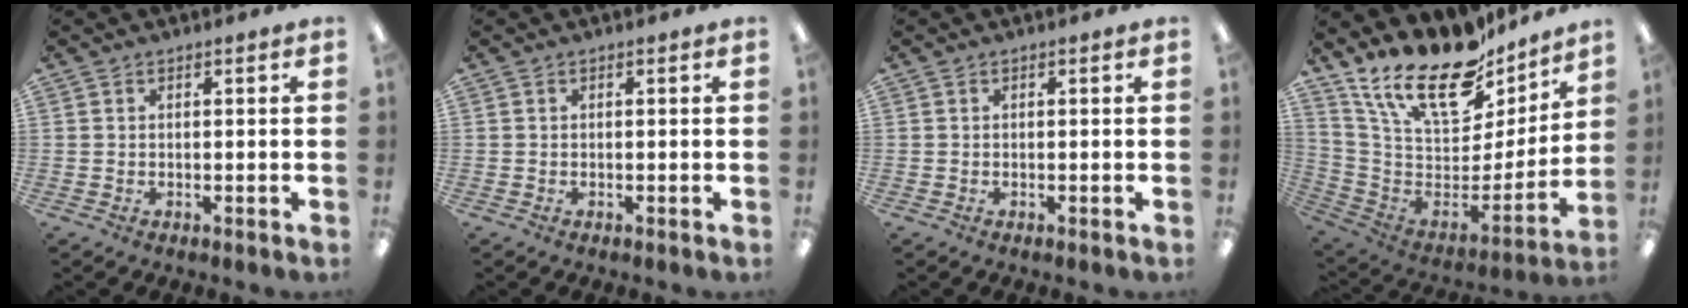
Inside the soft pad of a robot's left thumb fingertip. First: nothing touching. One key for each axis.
{"total": 0.0}
{"total": 0.0}
{"total": 23.8, "fx": 17.9, "fy": 9.5, "fz": 12.5, "tx": -0.214, "ty": -0.130, "tz": 0.314}